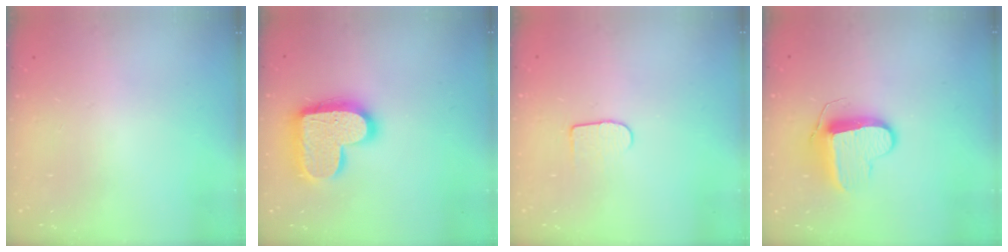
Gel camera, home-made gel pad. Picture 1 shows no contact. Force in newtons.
{"total": 18.7, "press": 18.6, "slide": 1.1}
{"total": 5.8, "press": 5.8, "slide": 0.5}
{"total": 10.1, "press": 10.1, "slide": 0.3}